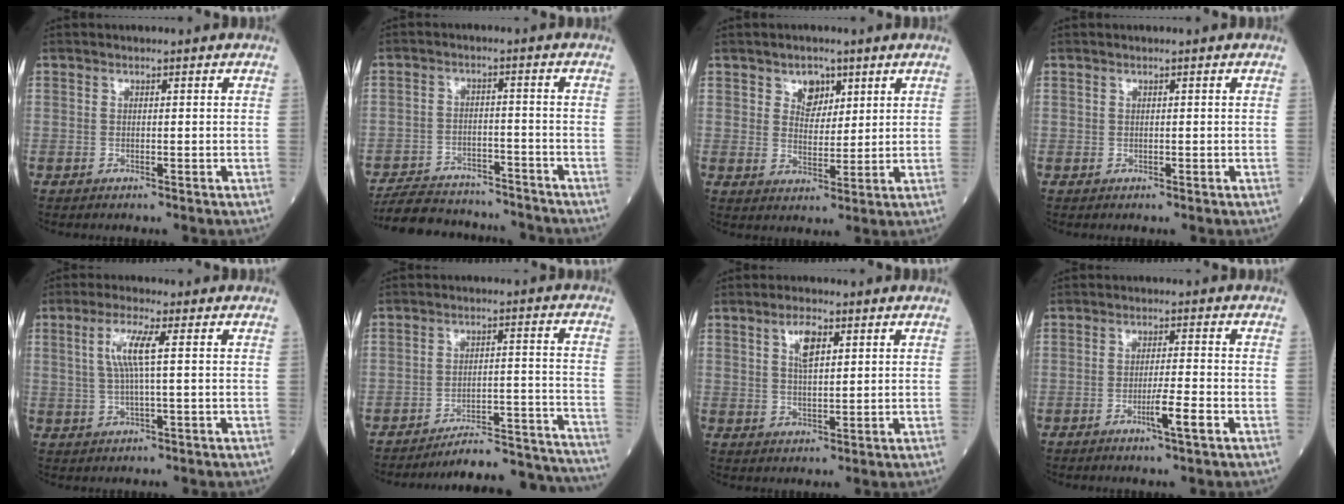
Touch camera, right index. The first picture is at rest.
{"total": 14.5, "force": [-13.6, 3.7, 3.5], "torque": [-0.066, 0.014, -0.195]}
{"total": 4.3, "force": [2.5, 2.9, 2.1], "torque": [-0.031, 0.004, 0.046]}
{"total": 0.0}
{"total": 5.4, "force": [1.3, 0.0, 5.2], "torque": [-0.111, 0.008, 0.031]}
{"total": 17.6, "force": [-17.5, 0.2, 2.4], "torque": [-0.004, 0.026, -0.228]}
{"total": 4.4, "force": [2.0, 1.4, 3.7], "torque": [-0.072, 0.003, 0.039]}
{"total": 4.1, "force": [-1.8, -0.4, 3.7], "torque": [-0.065, -0.006, -0.031]}